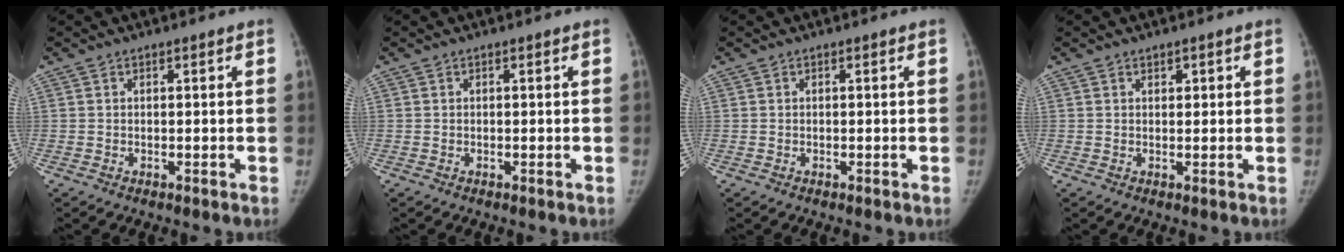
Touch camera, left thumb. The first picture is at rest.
{"total": 0.0}
{"total": 0.0}
{"total": 1.2, "force": [0.7, 0.8, 0.6], "torque": [0.002, -0.003, 0.010]}